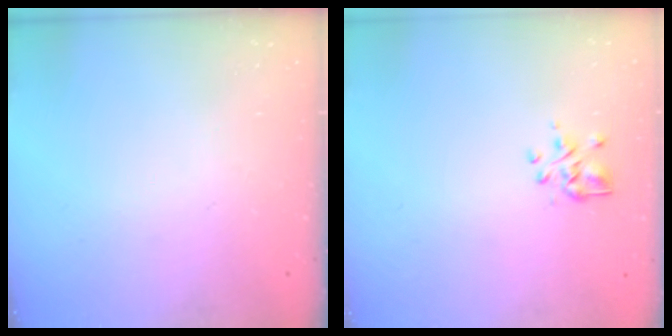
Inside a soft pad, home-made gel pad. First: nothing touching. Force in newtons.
{"total": 2.9, "press": 2.7, "slide": 1.1}